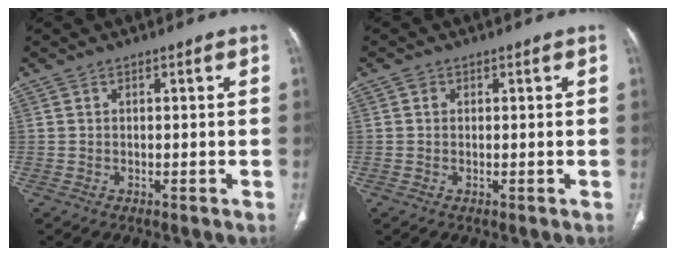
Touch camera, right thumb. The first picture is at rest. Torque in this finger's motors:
{"motor_torque": [-0.13, -0.01, 0.52, 0.29, -0.01]}